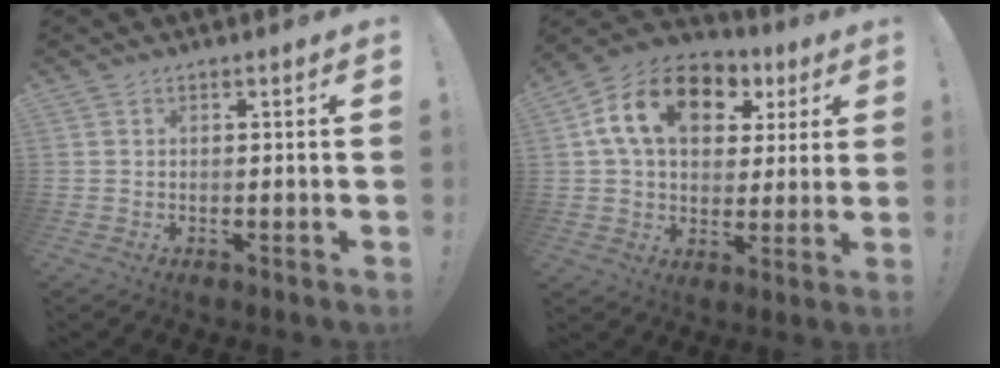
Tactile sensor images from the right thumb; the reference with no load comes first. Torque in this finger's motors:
{"motor_torque": [0.71, 2.10, 0.68, -0.25, 0.13]}